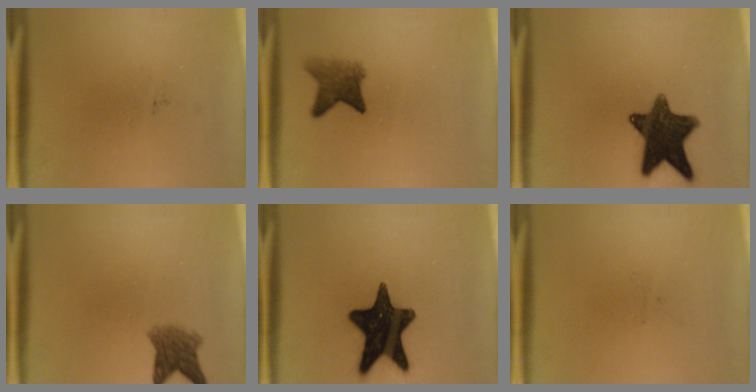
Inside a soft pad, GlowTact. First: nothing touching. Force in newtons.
{"total": 4.3}
{"total": 13.0}
{"total": 4.4}
{"total": 17.1}
{"total": 0.0}